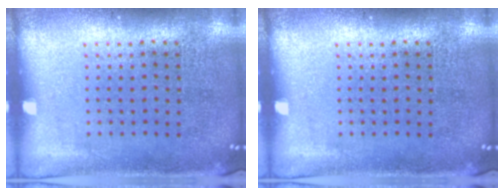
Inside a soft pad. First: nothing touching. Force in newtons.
{"total": 0.0}